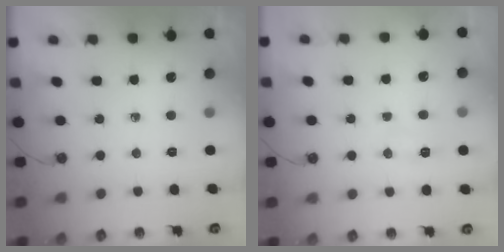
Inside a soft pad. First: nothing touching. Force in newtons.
{"total": 4.6, "press": 4.6, "slide": 0.5}